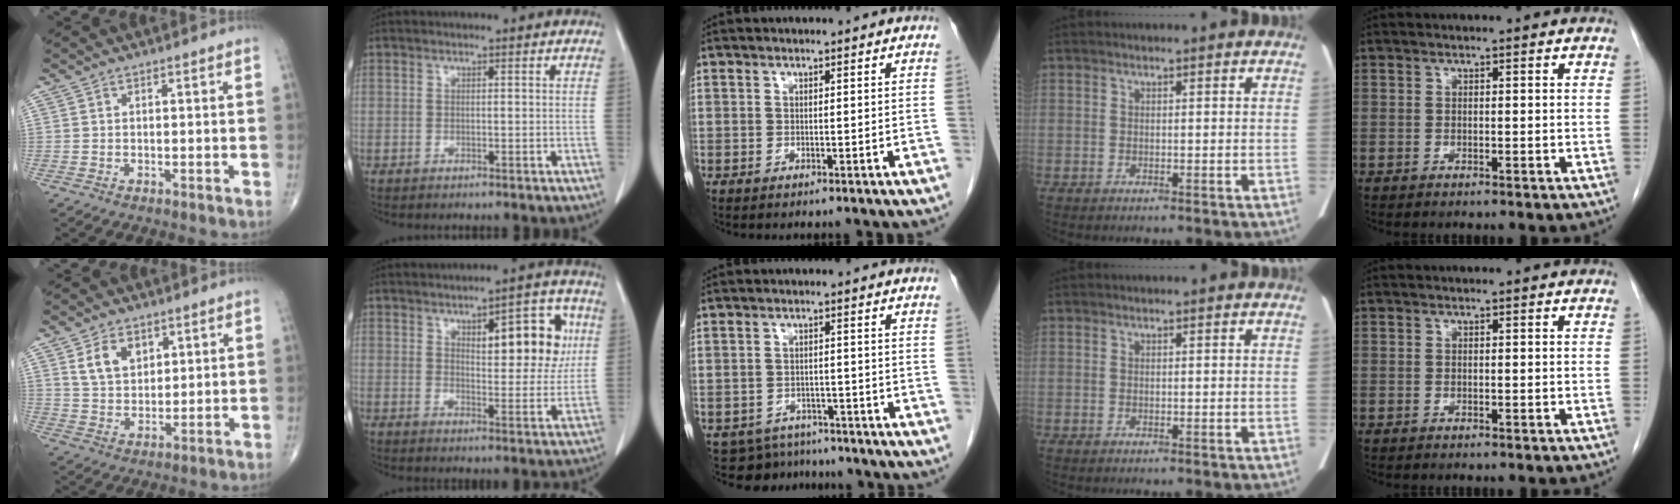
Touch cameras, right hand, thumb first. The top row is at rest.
{"thumb": {"total": 7.3, "force": [3.4, 4.9, 4.3], "torque": [-0.057, -0.020, 0.067]}, "index": {"total": 10.8, "force": [3.7, 3.9, 9.4], "torque": [-0.119, 0.016, 0.053]}, "middle": {"total": 7.4, "force": [-6.7, 3.1, -0.5], "torque": [0.014, 0.017, -0.085]}}